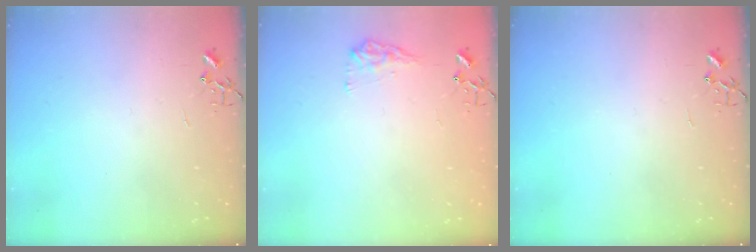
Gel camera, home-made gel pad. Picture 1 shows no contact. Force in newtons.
{"total": 8.9, "press": 8.9, "slide": 0.4}
{"total": 0.0}